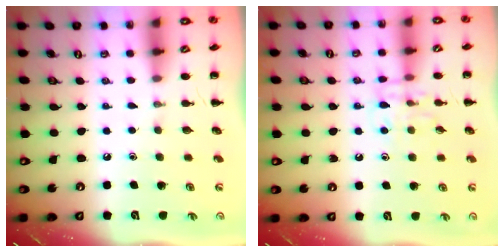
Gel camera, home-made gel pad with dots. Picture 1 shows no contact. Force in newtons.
{"total": 8.4, "press": 8.4, "slide": 0.4}